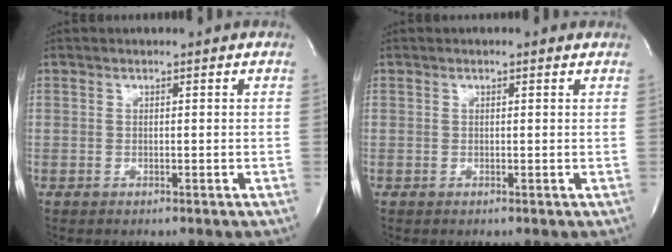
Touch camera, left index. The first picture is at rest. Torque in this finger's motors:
{"motor_torque": [0.21, 0.00, -0.04, -0.01]}